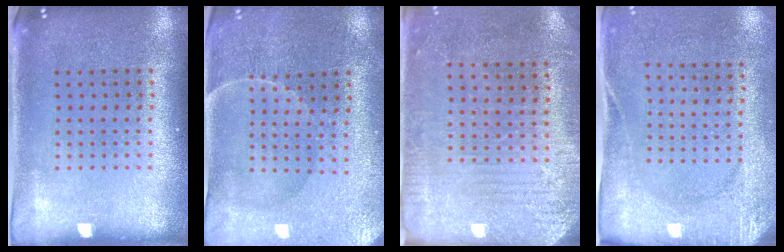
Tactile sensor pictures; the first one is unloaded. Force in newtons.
{"total": 0.7, "press": 0.6, "slide": 0.4}
{"total": 2.8, "press": 2.4, "slide": 1.4}
{"total": 2.7, "press": 2.1, "slide": 1.7}